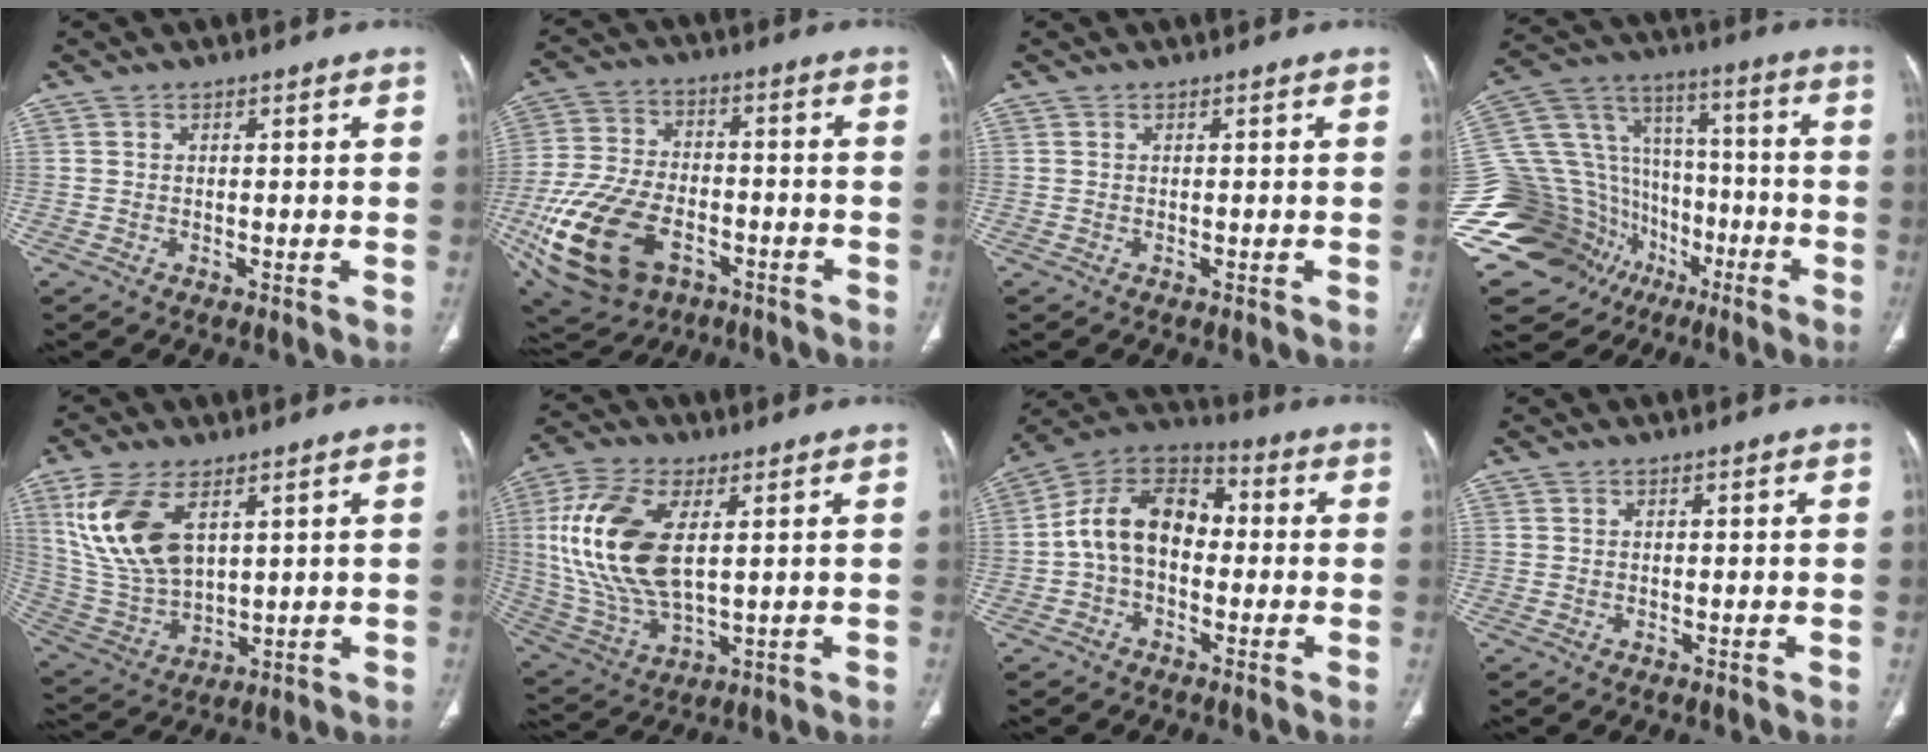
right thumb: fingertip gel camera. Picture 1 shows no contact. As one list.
[{"total": 22.3, "force": [-8.1, 15.0, 14.5], "torque": [-0.316, 0.021, -0.127]}, {"total": 0.0}, {"total": 35.6, "force": [-14.5, 26.5, 18.8], "torque": [-0.449, 0.089, -0.238]}, {"total": 14.9, "force": [5.8, 8.1, 11.1], "torque": [-0.227, -0.020, 0.133]}, {"total": 18.1, "force": [3.3, 9.4, 15.2], "torque": [-0.323, -0.009, 0.071]}, {"total": 12.9, "force": [-0.2, 9.3, 8.9], "torque": [-0.138, 0.041, -0.019]}, {"total": 0.0}]